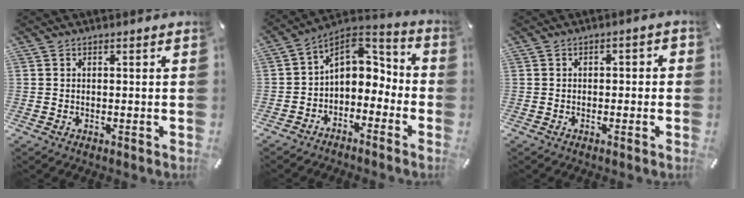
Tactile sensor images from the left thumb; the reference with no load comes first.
{"total": 9.5, "force": [0.5, 7.6, 5.6], "torque": [-0.073, 0.000, 0.011]}
{"total": 1.7, "force": [-1.2, 0.9, 0.8], "torque": [-0.015, 0.009, -0.026]}